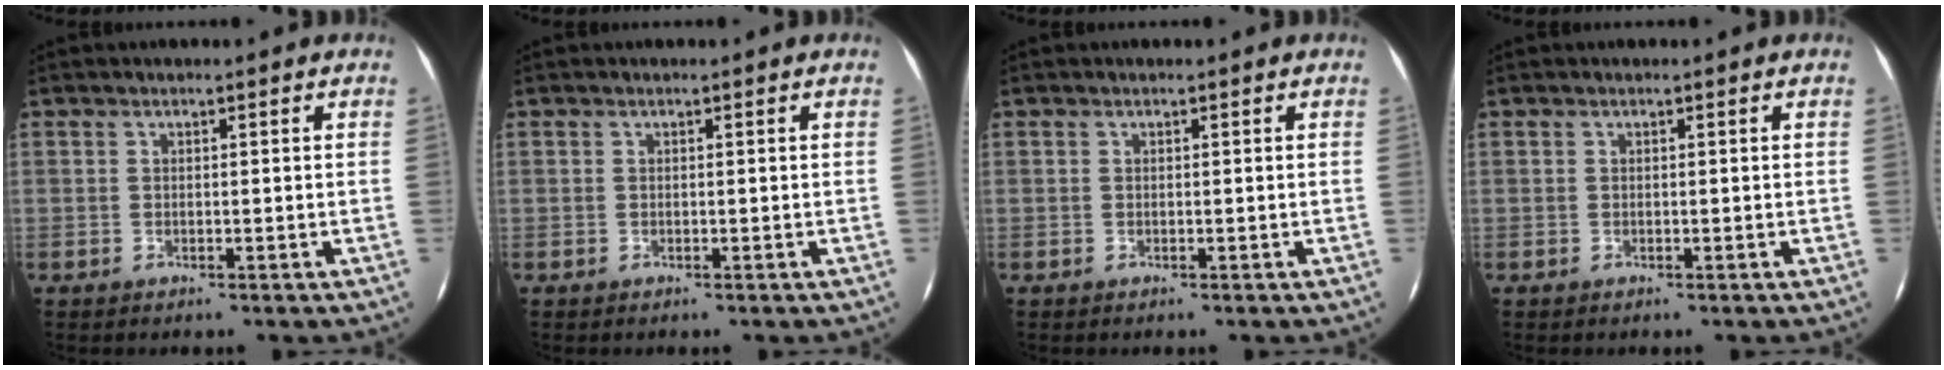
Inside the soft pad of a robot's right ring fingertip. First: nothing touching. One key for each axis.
{"total": 0.0}
{"total": 0.0}
{"total": 0.0}